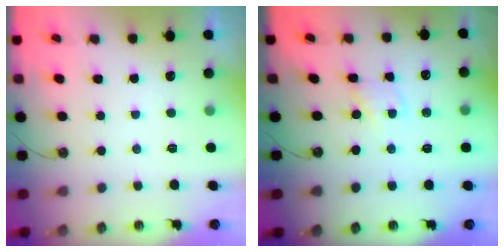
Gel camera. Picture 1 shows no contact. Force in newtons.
{"total": 2.8, "press": 2.8, "slide": 0.3}